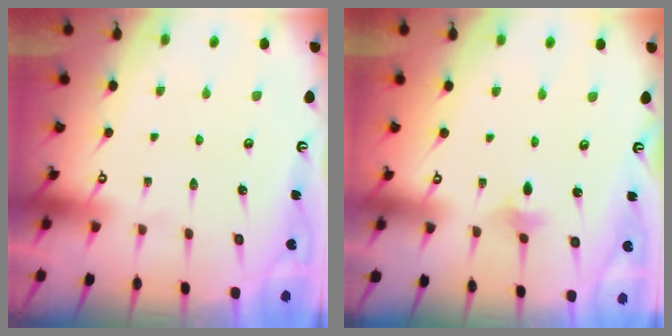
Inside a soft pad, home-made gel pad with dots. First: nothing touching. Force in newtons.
{"total": 2.3, "press": 2.2, "slide": 0.5}